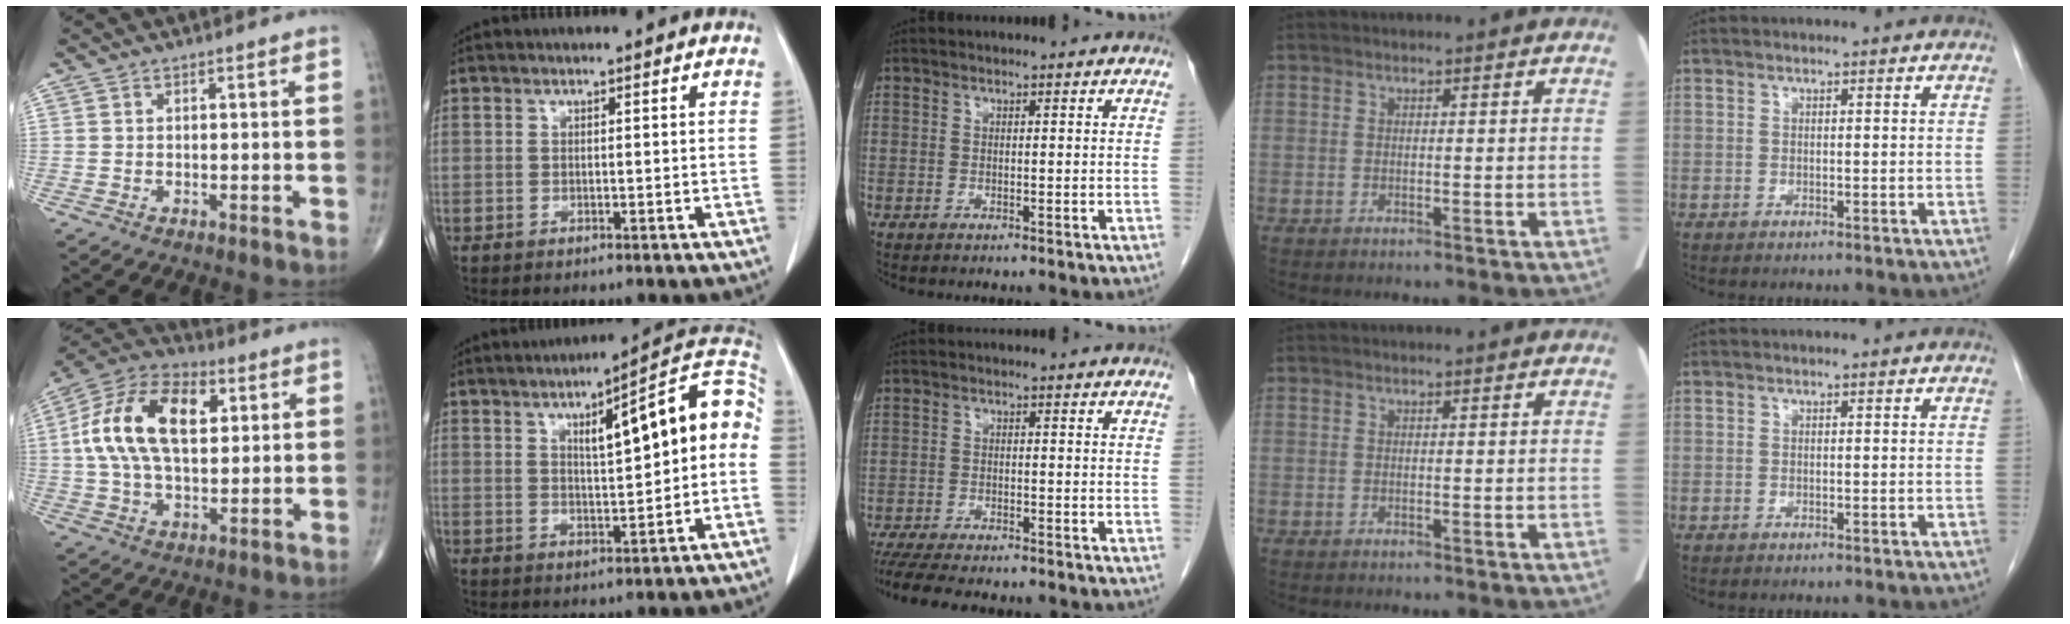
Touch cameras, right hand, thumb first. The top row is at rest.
{"thumb": {"total": 18.7, "force": [3.9, 10.6, 14.9], "torque": [-0.266, 0.014, 0.062]}, "index": {"total": 13.6, "force": [2.1, 2.7, 13.2], "torque": [-0.175, 0.038, 0.026]}, "middle": {"total": 11.9, "force": [-10.3, 2.3, 5.5], "torque": [-0.087, -0.012, -0.148]}}